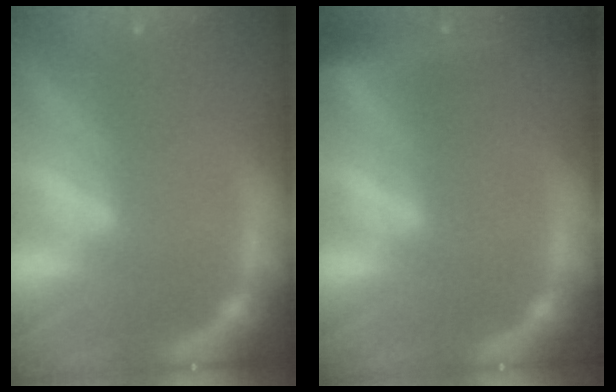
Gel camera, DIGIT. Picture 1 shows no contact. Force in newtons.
{"total": 6.4}